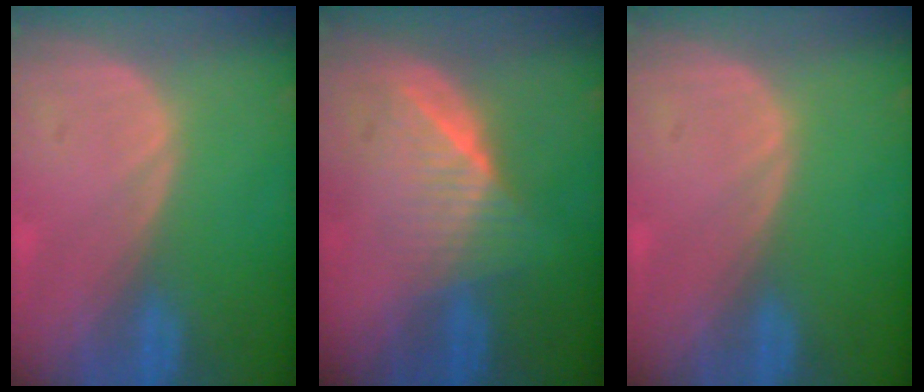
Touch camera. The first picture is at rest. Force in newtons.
{"total": 6.3, "press": 5.9, "slide": 2.3}
{"total": 0.0}